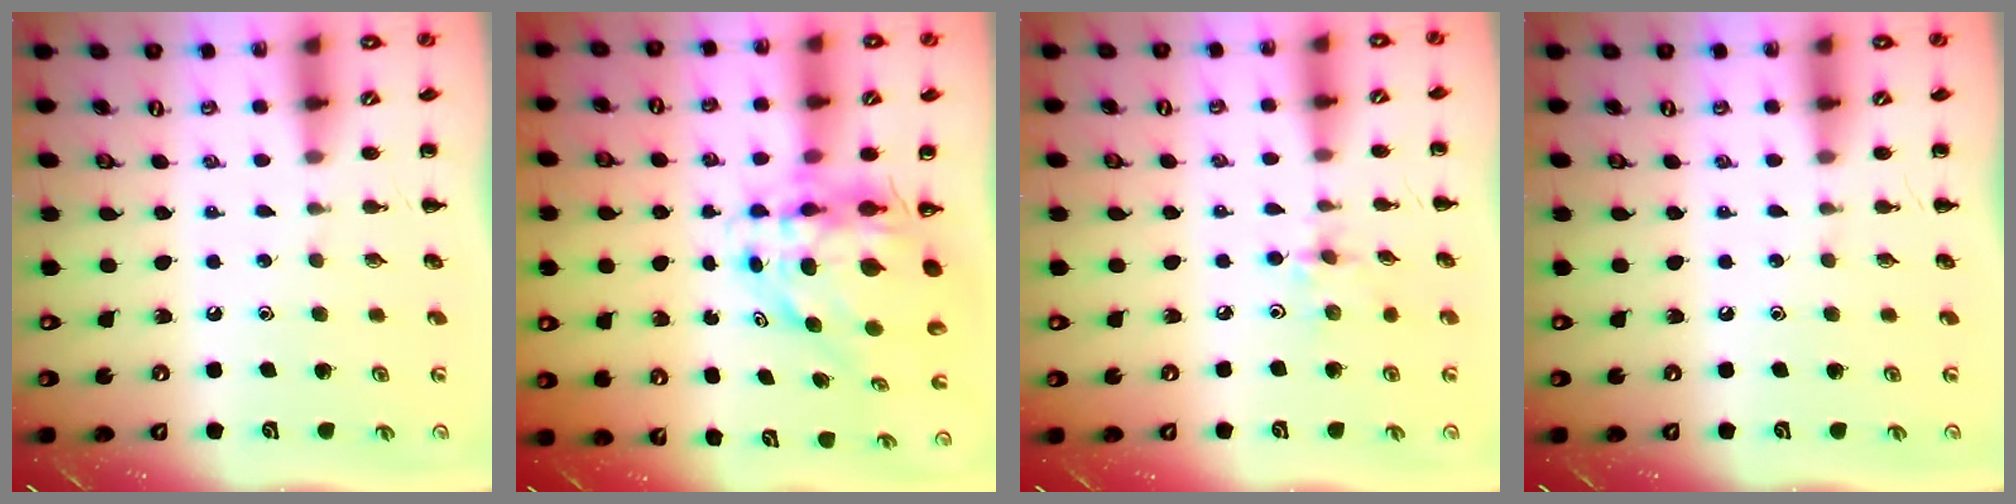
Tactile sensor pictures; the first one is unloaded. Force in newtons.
{"total": 9.2, "press": 8.8, "slide": 2.7}
{"total": 2.4, "press": 2.4, "slide": 0.5}
{"total": 0.0}